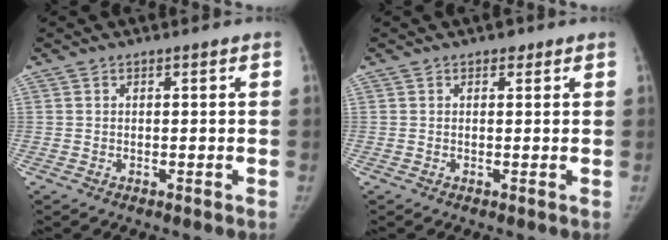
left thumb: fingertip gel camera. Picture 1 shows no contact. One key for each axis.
{"total": 1.1, "fx": 0.7, "fy": 0.8, "fz": 0.4, "tx": 0.004, "ty": -0.002, "tz": 0.005}